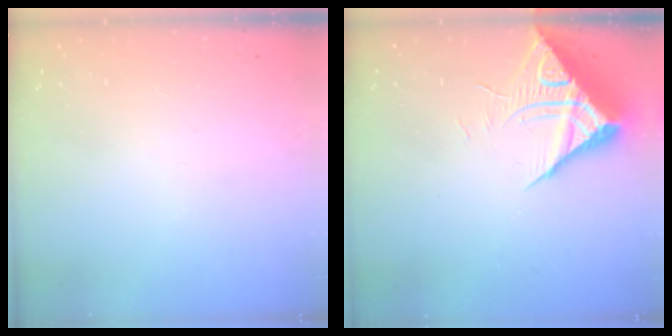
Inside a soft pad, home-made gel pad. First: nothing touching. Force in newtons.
{"total": 10.0, "press": 10.0, "slide": 0.6}